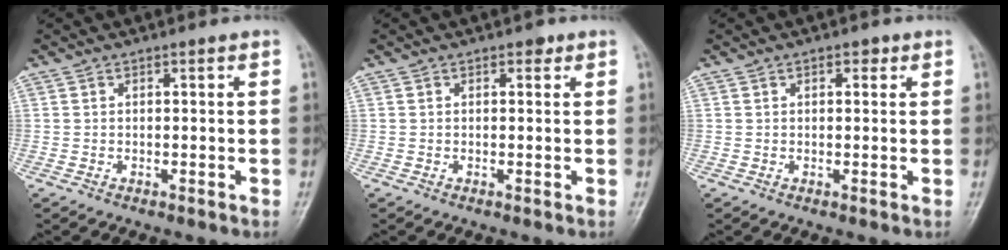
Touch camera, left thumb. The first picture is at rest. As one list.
[{"total": 1.0, "force": [0.5, 0.7, 0.5], "torque": [0.003, -0.001, 0.003]}, {"total": 1.6, "force": [0.8, 1.0, 1.0], "torque": [-0.004, 0.000, 0.008]}]